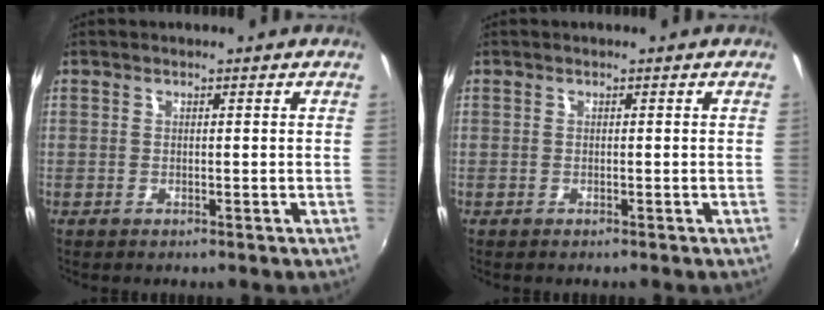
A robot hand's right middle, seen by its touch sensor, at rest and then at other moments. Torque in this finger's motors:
{"motor_torque": [0.26, -0.48, 0.06, 0.05]}